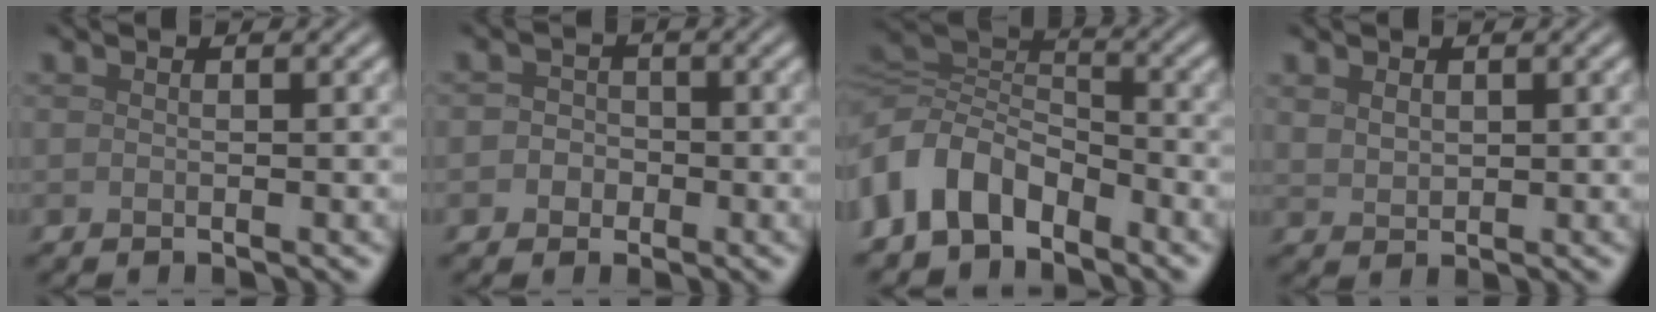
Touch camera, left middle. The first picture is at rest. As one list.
[{"total": 2.0, "force": [-0.4, 1.8, 0.6], "torque": [0.015, 0.004, -0.020]}, {"total": 7.7, "force": [-3.8, 5.1, 4.4], "torque": [-0.086, 0.006, -0.086]}, {"total": 1.6, "force": [0.7, 1.1, 0.9], "torque": [-0.021, -0.001, 0.019]}]